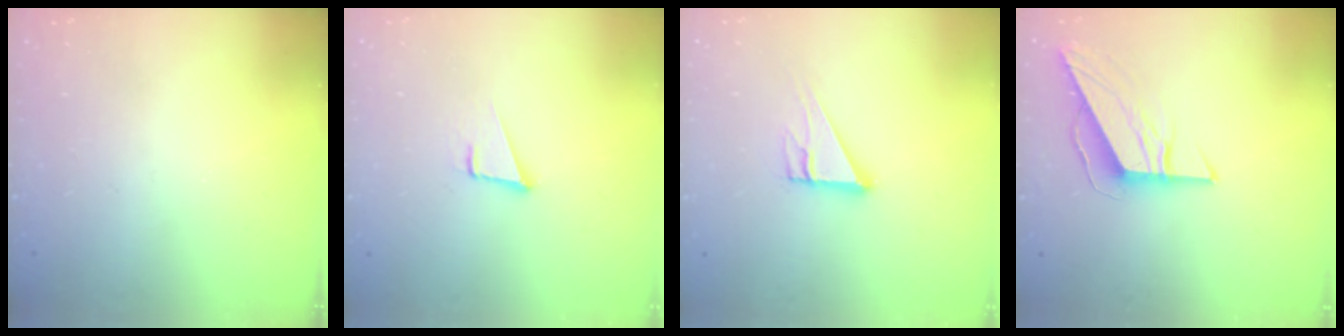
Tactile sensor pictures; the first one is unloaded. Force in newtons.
{"total": 3.4, "press": 2.4, "slide": 2.4}
{"total": 6.6, "press": 6.6, "slide": 0.6}
{"total": 8.3, "press": 8.3, "slide": 0.7}